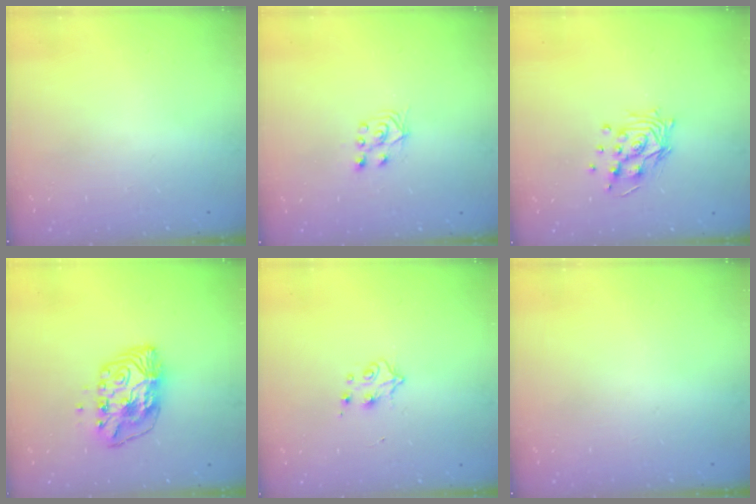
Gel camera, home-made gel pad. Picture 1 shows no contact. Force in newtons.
{"total": 5.5, "press": 5.5, "slide": 0.4}
{"total": 11.5, "press": 11.4, "slide": 1.0}
{"total": 10.4, "press": 10.4, "slide": 1.1}
{"total": 4.1, "press": 4.0, "slide": 0.6}
{"total": 0.0}